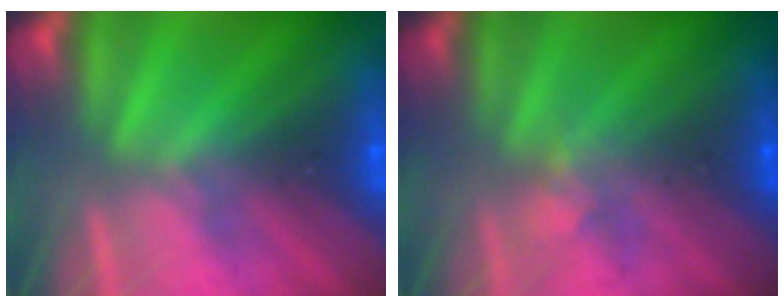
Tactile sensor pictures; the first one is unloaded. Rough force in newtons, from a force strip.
{"total": 1.8}